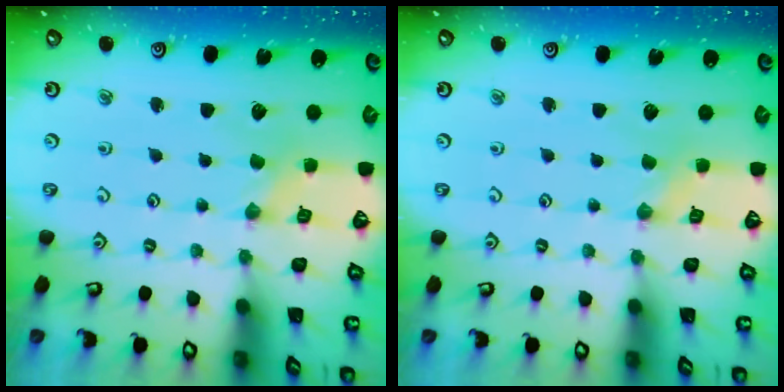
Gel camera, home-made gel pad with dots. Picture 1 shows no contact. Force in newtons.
{"total": 0.0}